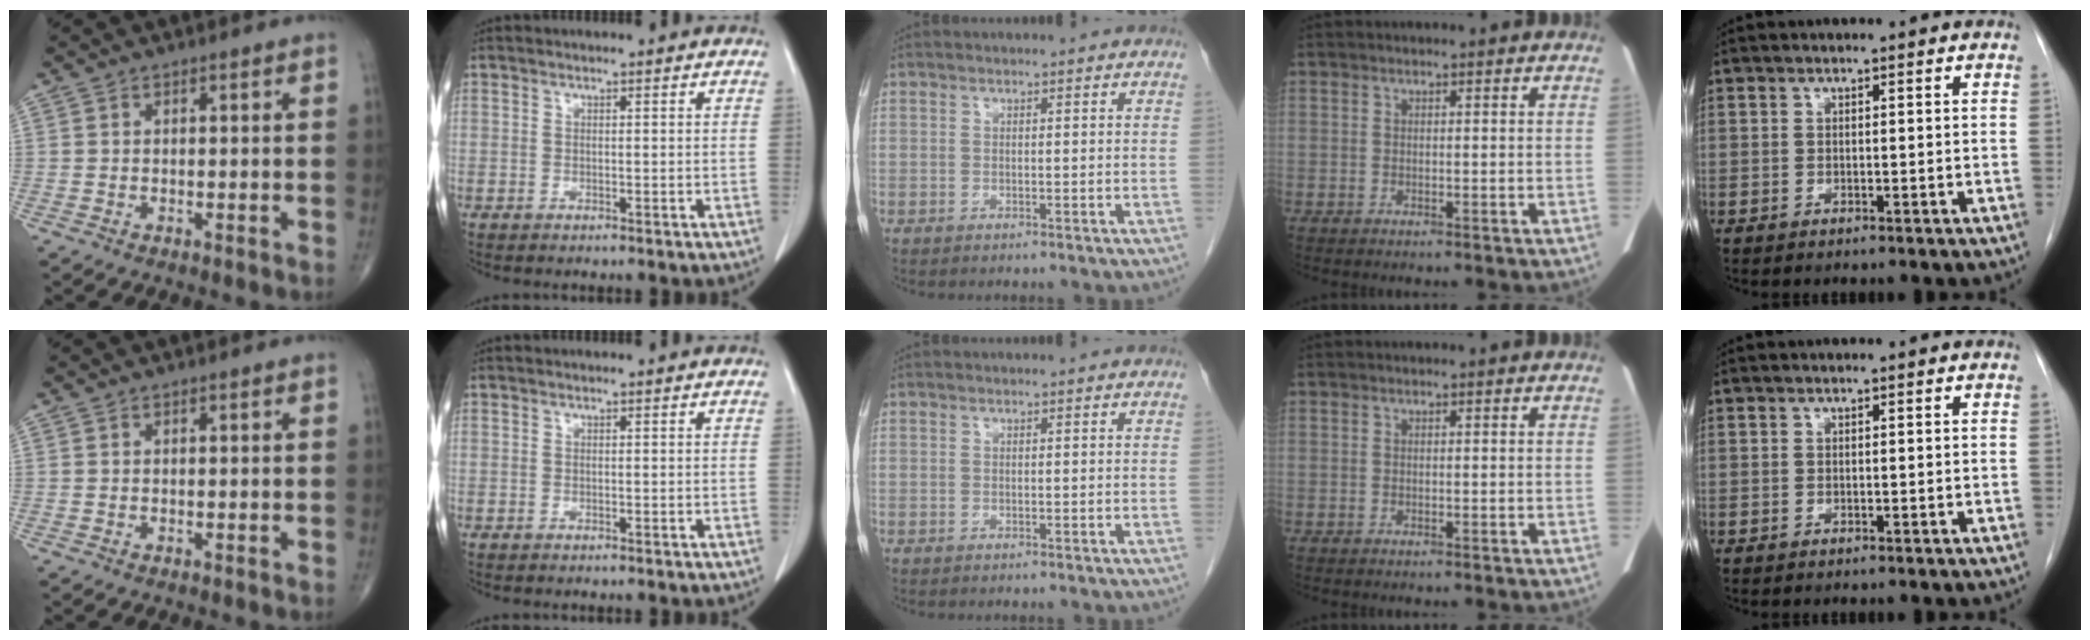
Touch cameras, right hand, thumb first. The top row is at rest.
{}